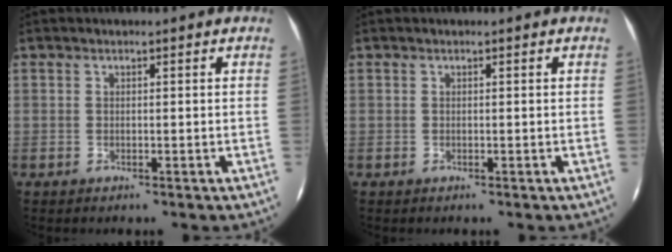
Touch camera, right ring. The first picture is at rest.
{"total": 0.0}